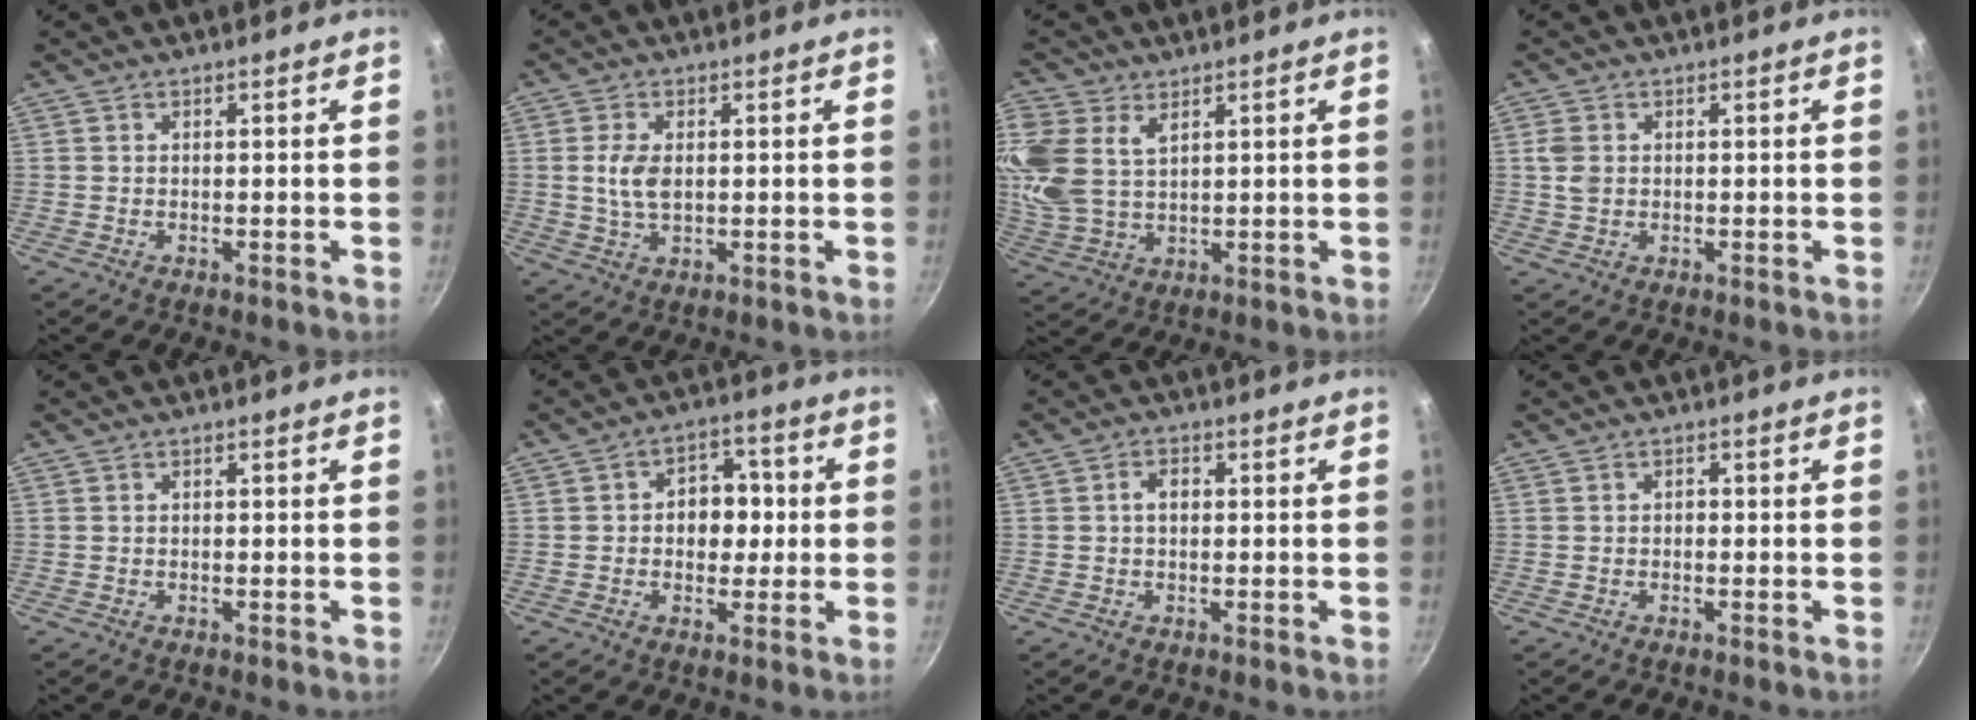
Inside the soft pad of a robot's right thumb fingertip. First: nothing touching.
{"total": 7.2, "force": [0.5, 4.3, 5.7], "torque": [-0.108, 0.000, 0.008]}
{"total": 13.1, "force": [5.3, 8.5, 8.3], "torque": [-0.195, -0.002, 0.117]}
{"total": 3.1, "force": [0.5, 2.4, 1.9], "torque": [-0.034, 0.000, 0.008]}
{"total": 0.5, "force": [0.0, 0.4, 0.3], "torque": [-0.003, 0.004, 0.001]}
{"total": 8.5, "force": [0.3, 6.4, 5.5], "torque": [-0.030, 0.014, -0.004]}
{"total": 2.9, "force": [0.2, 2.0, 2.1], "torque": [-0.025, 0.011, 0.001]}
{"total": 1.2, "force": [-0.2, 0.9, 0.7], "torque": [-0.010, 0.006, -0.004]}